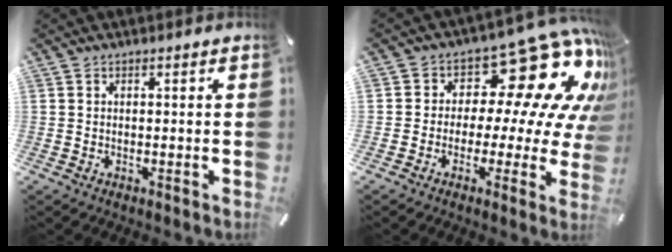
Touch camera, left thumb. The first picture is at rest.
{"total": 18.1, "force": [8.6, 9.3, 12.9], "torque": [-0.177, -0.070, 0.139]}